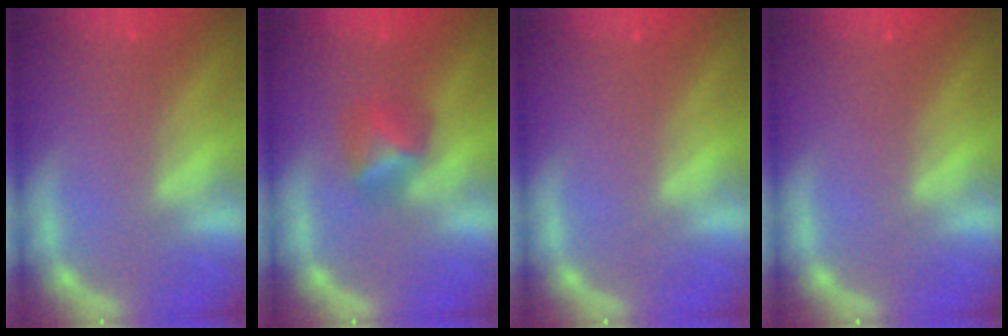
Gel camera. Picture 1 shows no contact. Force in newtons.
{"total": 2.9}
{"total": 0.0}
{"total": 0.0}